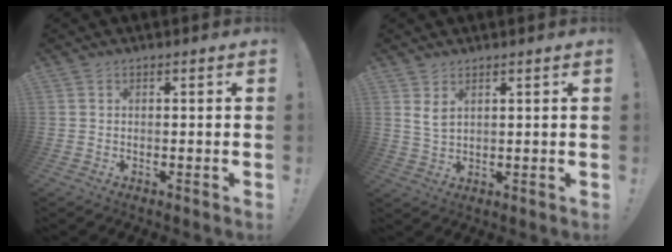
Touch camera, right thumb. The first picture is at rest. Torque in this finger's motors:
{"motor_torque": [-0.21, 0.28, -0.23, 0.09, 0.03]}